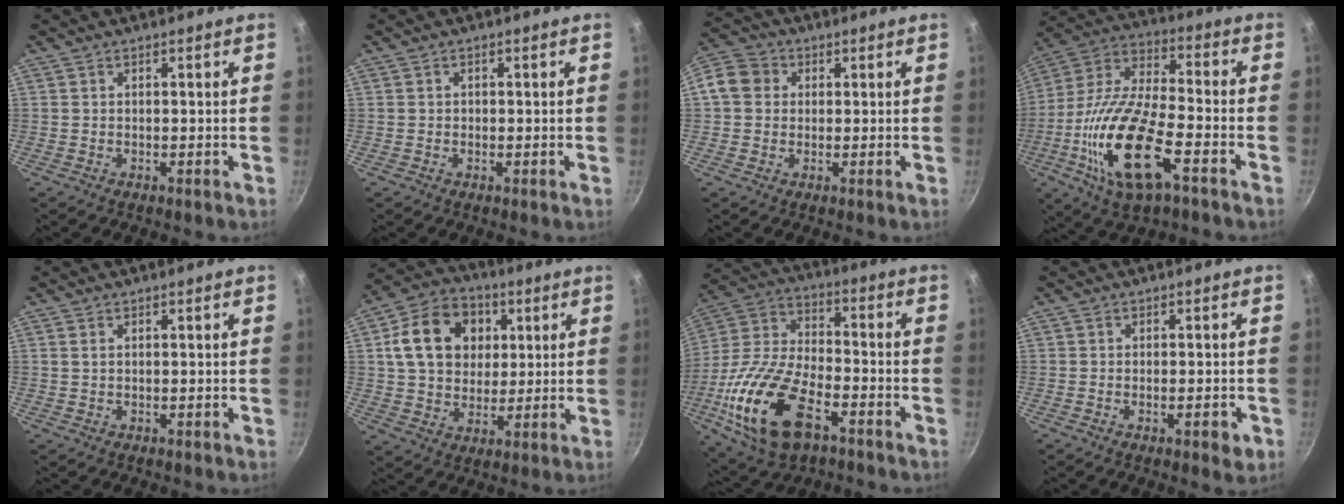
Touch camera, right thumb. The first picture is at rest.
{"total": 0.9, "force": [0.1, 0.8, 0.3], "torque": [-0.002, 0.003, 0.000]}
{"total": 8.0, "force": [1.2, 7.0, 3.6], "torque": [-0.046, 0.018, 0.004]}
{"total": 21.2, "force": [-7.8, 8.1, 18.0], "torque": [-0.350, 0.023, -0.160]}
{"total": 0.9, "force": [0.3, 0.5, 0.6], "torque": [-0.012, 0.001, 0.006]}
{"total": 16.2, "force": [4.2, 12.7, 9.1], "torque": [-0.130, 0.009, 0.063]}
{"total": 21.9, "force": [-8.8, 11.4, 16.6], "torque": [-0.328, 0.029, -0.172]}
{"total": 3.6, "force": [-1.5, 1.0, 3.1], "torque": [-0.038, 0.002, -0.022]}